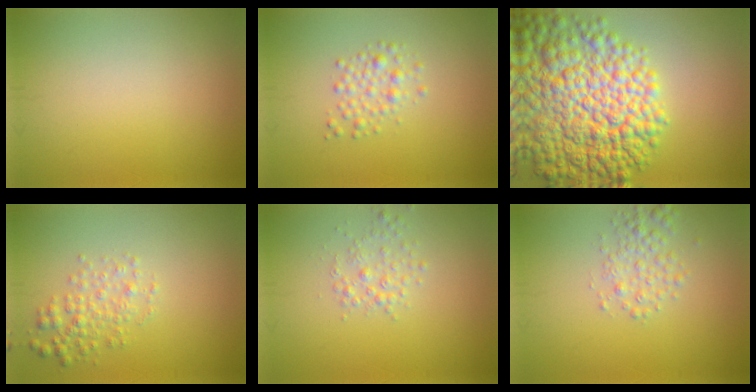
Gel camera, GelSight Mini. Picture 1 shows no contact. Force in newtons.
{"total": 1.9, "press": 1.9, "slide": 0.0}
{"total": 13.6, "press": 13.6, "slide": 0.5}
{"total": 2.4, "press": 2.4, "slide": 0.1}
{"total": 1.7, "press": 1.7, "slide": 0.1}
{"total": 2.2, "press": 2.2, "slide": 0.1}